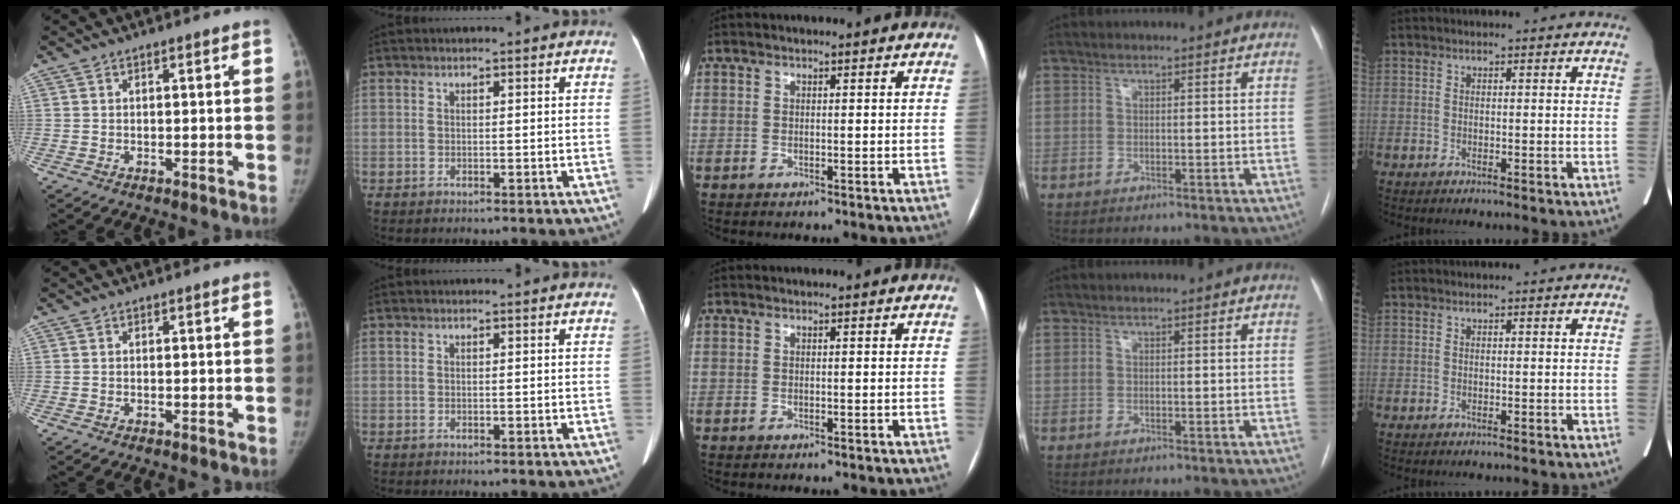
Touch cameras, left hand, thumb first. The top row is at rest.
{}